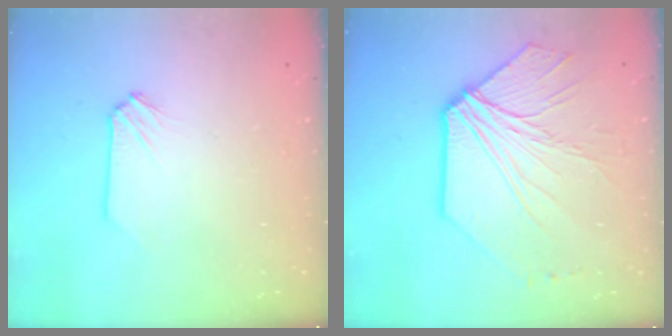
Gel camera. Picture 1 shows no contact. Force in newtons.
{"total": 10.3, "press": 10.2, "slide": 1.4}